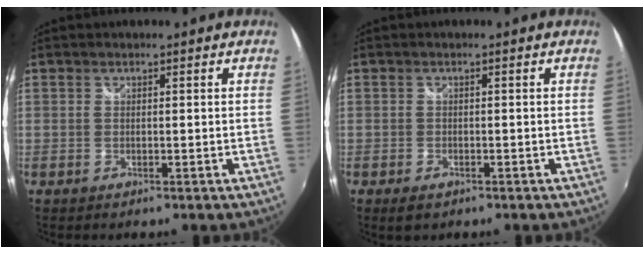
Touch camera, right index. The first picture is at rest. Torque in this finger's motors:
{"motor_torque": [0.11, -0.11, 0.05, 0.01]}